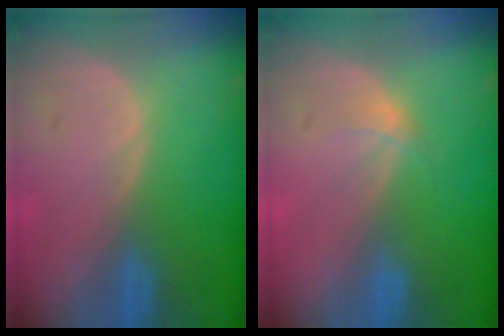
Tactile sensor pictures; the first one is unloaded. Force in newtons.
{"total": 1.2, "press": 1.2, "slide": 0.1}